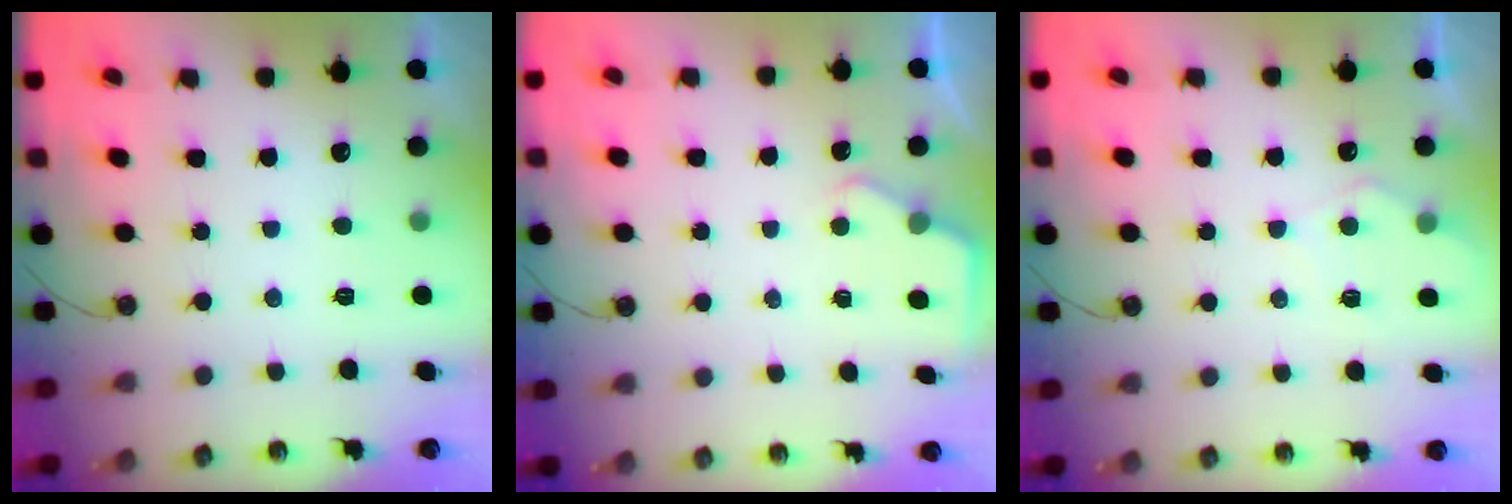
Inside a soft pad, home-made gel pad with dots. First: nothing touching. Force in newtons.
{"total": 3.0, "press": 3.0, "slide": 0.4}
{"total": 6.2, "press": 6.2, "slide": 0.7}